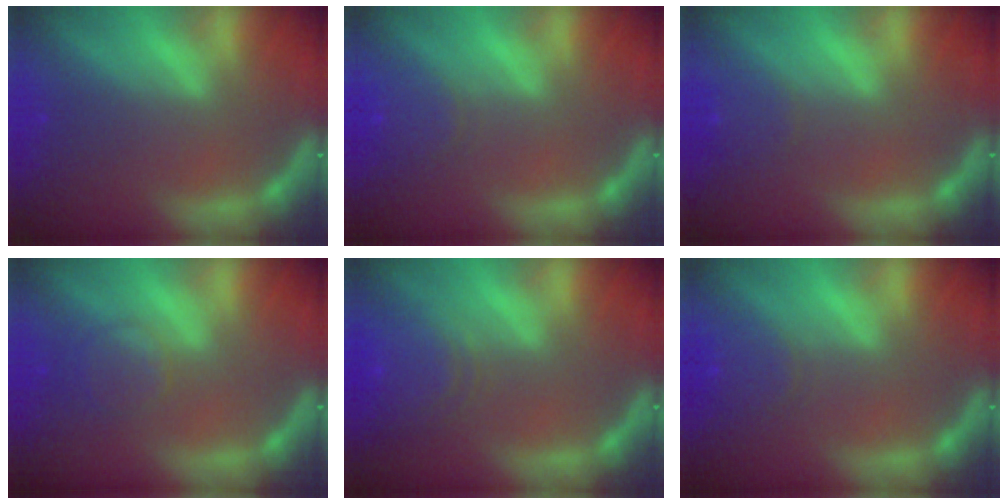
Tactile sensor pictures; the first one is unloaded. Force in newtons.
{"total": 3.0}
{"total": 1.9}
{"total": 2.9}
{"total": 6.1}
{"total": 3.0}